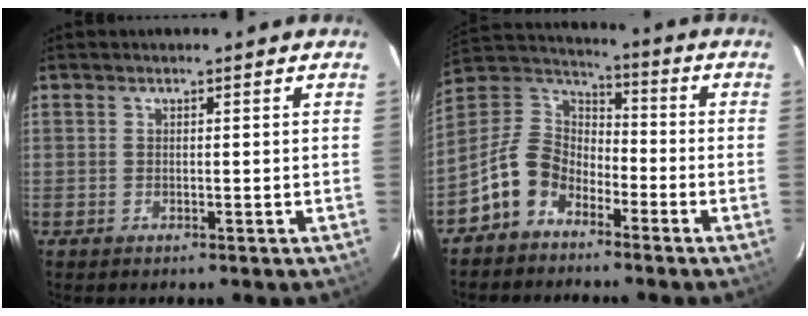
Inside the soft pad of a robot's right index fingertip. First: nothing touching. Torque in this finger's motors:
{"motor_torque": [0.48, -0.44, -0.44, -0.21]}